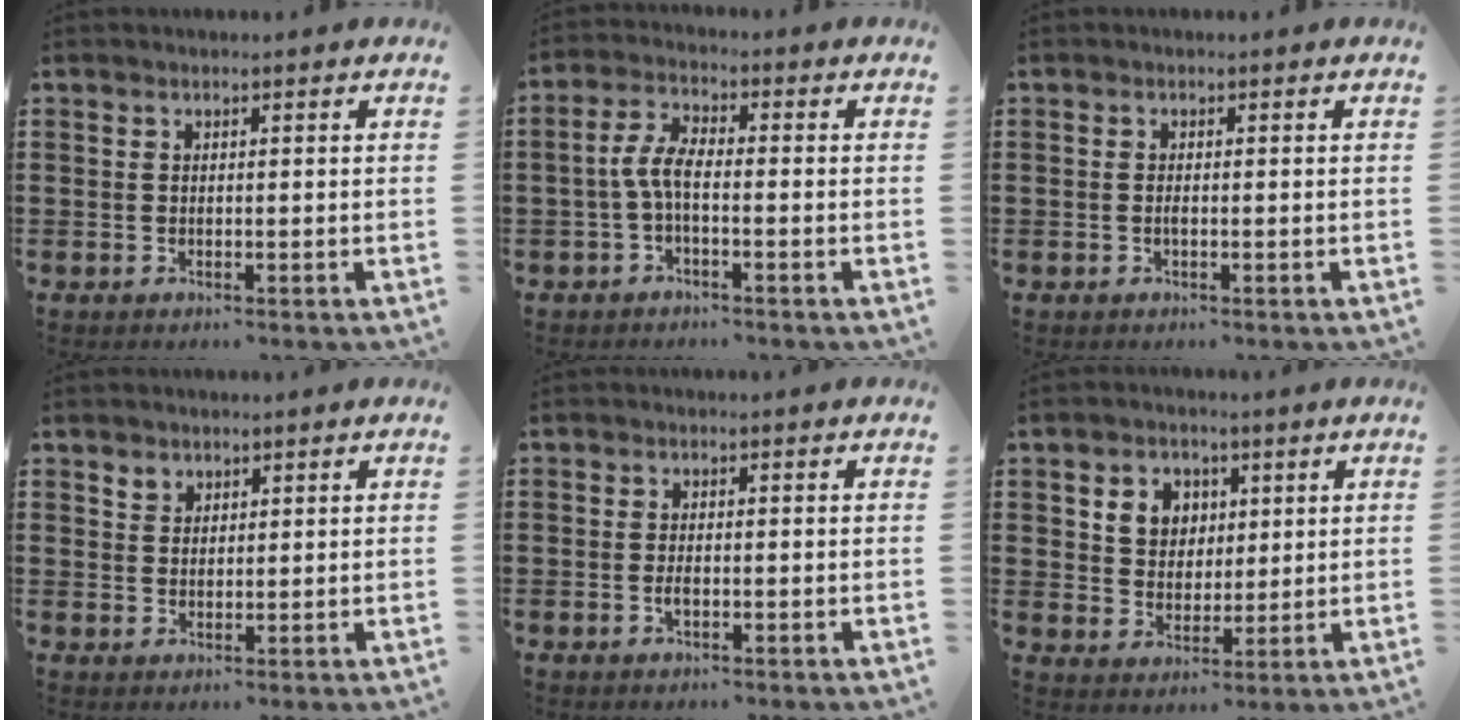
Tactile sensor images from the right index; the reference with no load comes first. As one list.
[{"total": 4.4, "force": [-1.2, 1.4, 4.0], "torque": [-0.094, -0.002, -0.029]}, {"total": 0.6, "force": [-0.2, 0.0, 0.6], "torque": [-0.012, -0.005, -0.003]}, {"total": 1.8, "force": [1.4, 1.2, -0.1], "torque": [-0.005, 0.004, 0.029]}, {"total": 1.4, "force": [-0.4, 0.5, 1.2], "torque": [-0.024, -0.005, -0.006]}, {"total": 4.8, "force": [1.7, 4.3, 1.4], "torque": [-0.041, 0.011, 0.028]}]